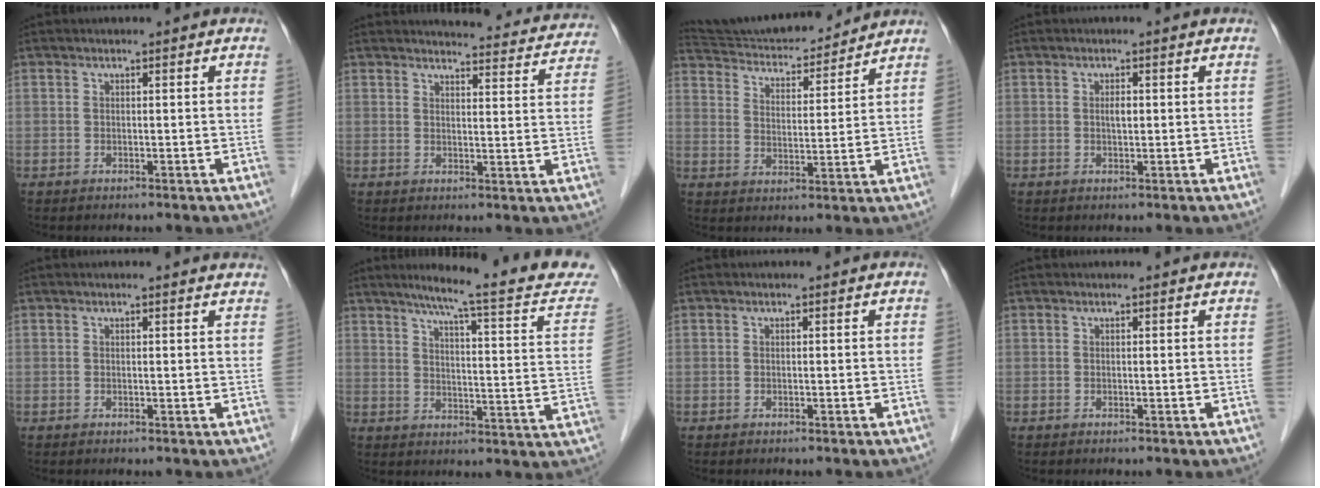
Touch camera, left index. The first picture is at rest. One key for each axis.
{"total": 14.9, "fx": 14.5, "fy": 2.3, "fz": 2.5, "tx": -0.001, "ty": -0.039, "tz": 0.142}
{"total": 16.5, "fx": 15.7, "fy": 2.5, "fz": 4.5, "tx": -0.074, "ty": 0.018, "tz": 0.247}
{"total": 1.2, "fx": 0.1, "fy": 0.5, "fz": 1.1, "tx": -0.020, "ty": 0.000, "tz": 0.003}
{"total": 2.7, "fx": 2.6, "fy": 0.2, "fz": 0.8, "tx": -0.013, "ty": 0.004, "tz": 0.016}
{"total": 19.2, "fx": 16.4, "fy": 0.5, "fz": 10.0, "tx": -0.130, "ty": -0.040, "tz": 0.195}
{"total": 0.0}
{"total": 0.8, "fx": 0.7, "fy": 0.1, "fz": 0.1, "tx": -0.007, "ty": 0.006, "tz": 0.007}